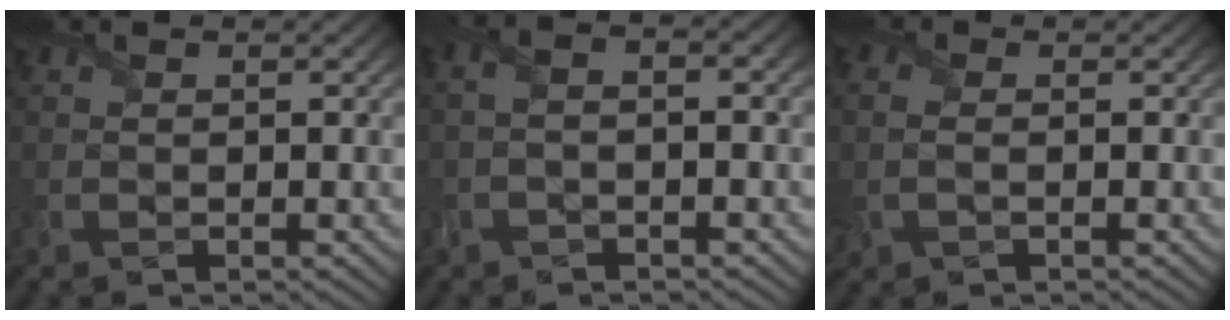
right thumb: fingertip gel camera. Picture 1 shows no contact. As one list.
[{"total": 3.3, "force": [-0.9, 1.2, 2.9], "torque": [-0.070, 0.006, -0.017]}, {"total": 3.4, "force": [-0.4, 2.4, 2.4], "torque": [-0.078, 0.005, 0.001]}]